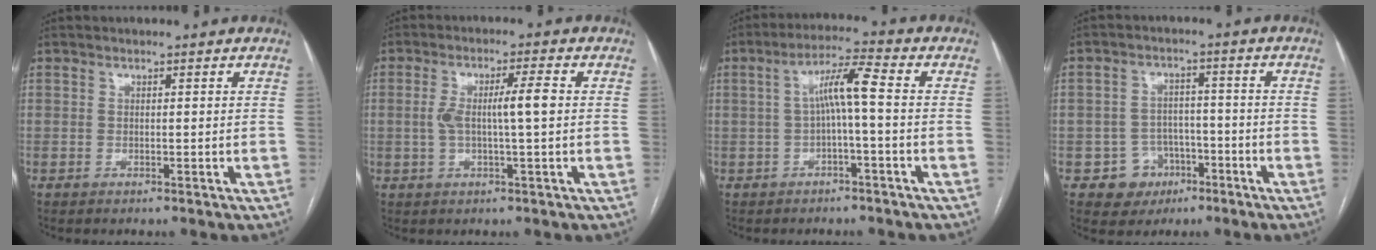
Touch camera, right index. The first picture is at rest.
{"total": 5.9, "force": [0.1, 0.2, 5.9], "torque": [-0.111, 0.011, 0.003]}
{"total": 6.2, "force": [-0.1, 0.2, 6.2], "torque": [-0.110, 0.026, -0.001]}
{"total": 6.1, "force": [-2.8, 5.4, 0.8], "torque": [-0.002, 0.015, -0.036]}